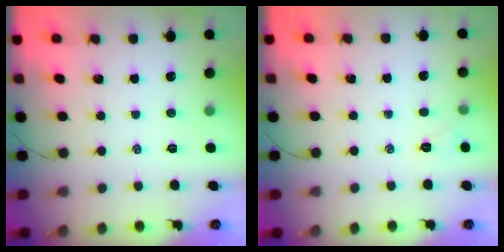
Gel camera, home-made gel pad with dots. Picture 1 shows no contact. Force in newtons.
{"total": 4.0, "press": 3.9, "slide": 1.2}